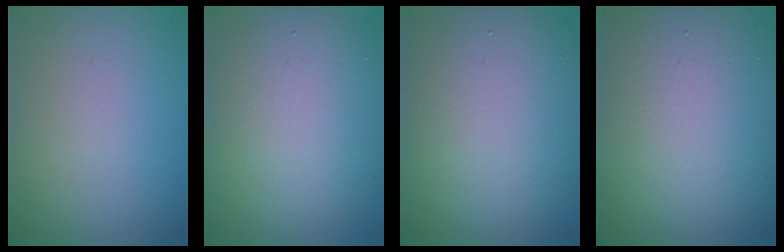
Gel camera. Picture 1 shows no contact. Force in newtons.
{"total": 9.3, "press": 9.3, "slide": 0.4}
{"total": 10.0, "press": 10.0, "slide": 0.4}
{"total": 11.9, "press": 11.9, "slide": 0.5}